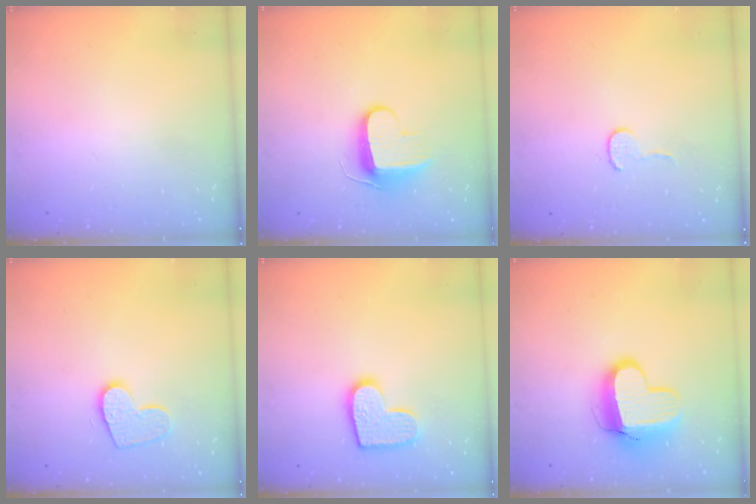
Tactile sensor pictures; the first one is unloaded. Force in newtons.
{"total": 9.2, "press": 9.2, "slide": 0.9}
{"total": 4.5, "press": 4.4, "slide": 0.4}
{"total": 10.6, "press": 10.5, "slide": 0.8}
{"total": 12.1, "press": 12.0, "slide": 0.6}
{"total": 12.8, "press": 12.8, "slide": 1.3}